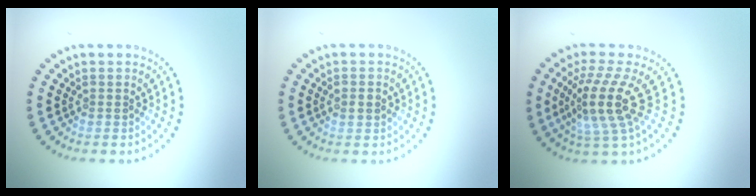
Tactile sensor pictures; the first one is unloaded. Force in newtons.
{"total": 1.7, "press": 1.6, "slide": 0.3}
{"total": 4.7, "press": 3.7, "slide": 2.8}